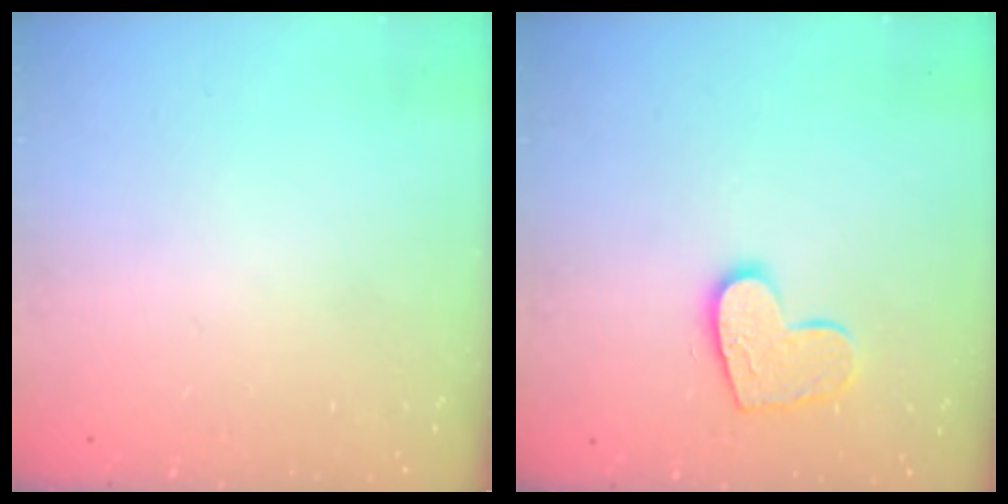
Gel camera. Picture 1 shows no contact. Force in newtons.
{"total": 11.7, "press": 11.7, "slide": 0.8}